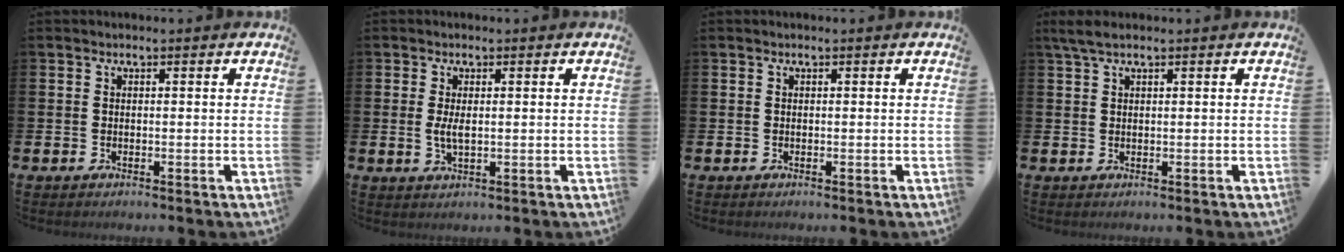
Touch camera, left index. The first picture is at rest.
{"total": 2.2, "force": [0.3, 0.8, 2.0], "torque": [-0.028, -0.002, 0.000]}
{"total": 0.0}
{"total": 2.2, "force": [1.5, 0.5, 1.6], "torque": [-0.037, 0.006, 0.027]}